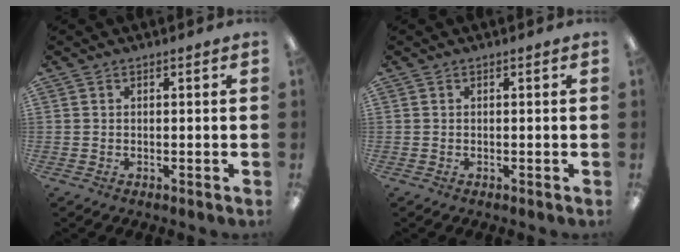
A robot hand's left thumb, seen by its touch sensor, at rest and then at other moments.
{"total": 0.0}